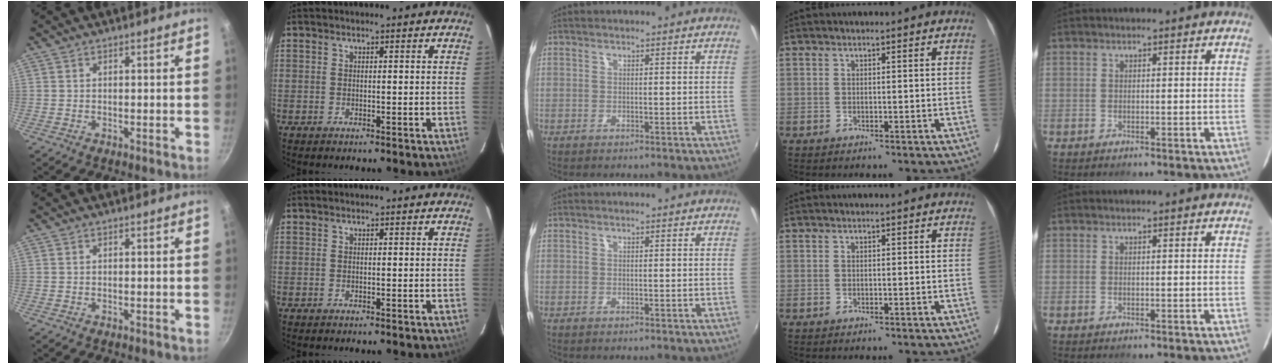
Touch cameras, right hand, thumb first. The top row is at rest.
{}